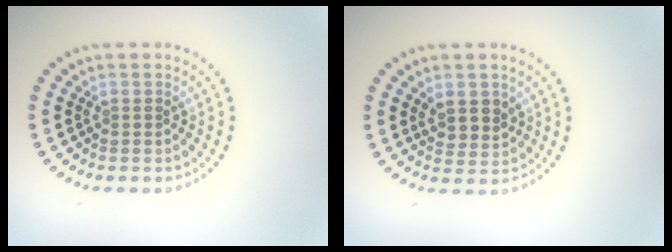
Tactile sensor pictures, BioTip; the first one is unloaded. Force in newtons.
{"total": 2.5, "press": 2.3, "slide": 0.9}